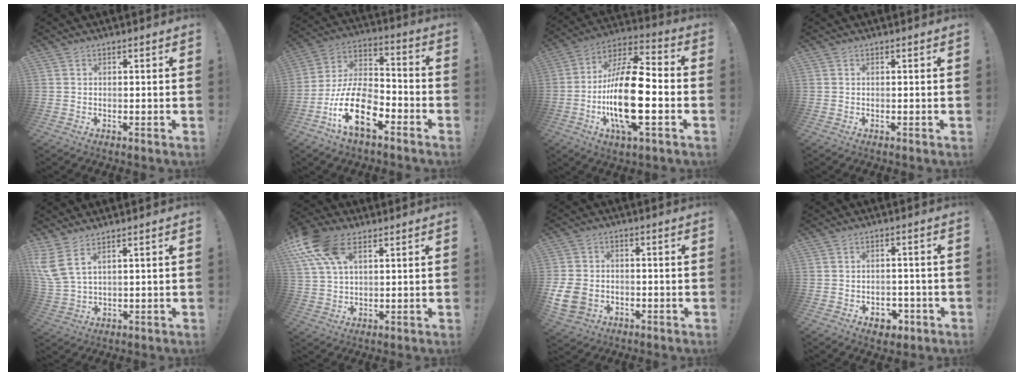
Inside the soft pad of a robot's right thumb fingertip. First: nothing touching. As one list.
[{"total": 18.7, "force": [-9.4, 9.4, 13.2], "torque": [-0.249, 0.051, -0.157]}, {"total": 22.6, "force": [-4.7, 7.9, 20.6], "torque": [-0.405, 0.017, -0.079]}, {"total": 0.0}, {"total": 6.5, "force": [4.1, 2.1, 4.6], "torque": [-0.113, -0.019, 0.081]}, {"total": 14.5, "force": [7.2, 8.1, 9.7], "torque": [-0.198, -0.022, 0.136]}, {"total": 9.7, "force": [-2.9, 7.8, 5.0], "torque": [-0.090, 0.014, -0.052]}, {"total": 4.6, "force": [-1.8, 3.8, 2.0], "torque": [-0.013, 0.013, -0.028]}]